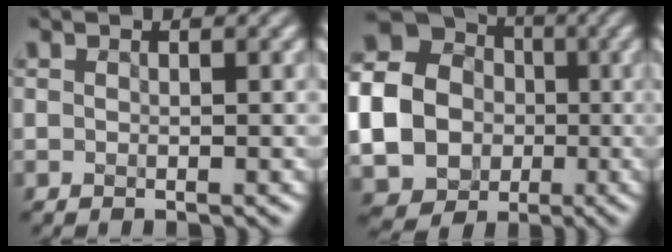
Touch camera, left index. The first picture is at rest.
{"total": 16.8, "force": [-1.3, 15.4, 6.5], "torque": [-0.183, -0.003, -0.060]}